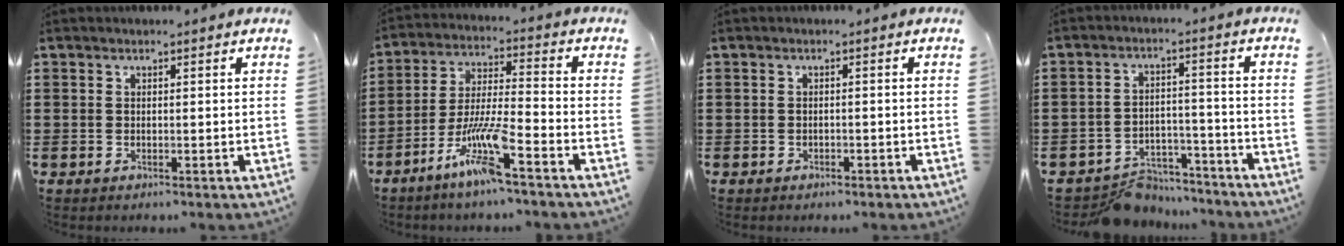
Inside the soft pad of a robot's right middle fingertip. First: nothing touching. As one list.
[{"total": 9.6, "force": [-6.0, 0.7, 7.5], "torque": [-0.161, -0.012, -0.119]}, {"total": 0.8, "force": [-0.7, 0.4, 0.1], "torque": [-0.004, 0.002, -0.015]}, {"total": 6.2, "force": [-6.0, 1.3, 0.5], "torque": [-0.003, 0.018, -0.118]}]